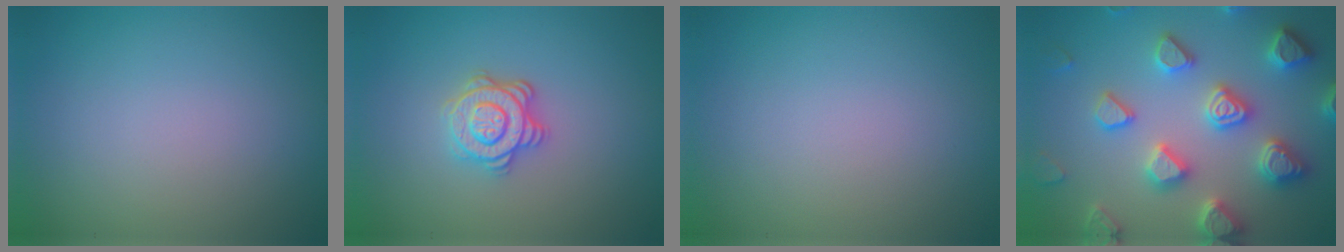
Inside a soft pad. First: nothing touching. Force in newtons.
{"total": 3.5, "press": 3.0, "slide": 1.9}
{"total": 0.0}
{"total": 7.1, "press": 7.0, "slide": 1.5}